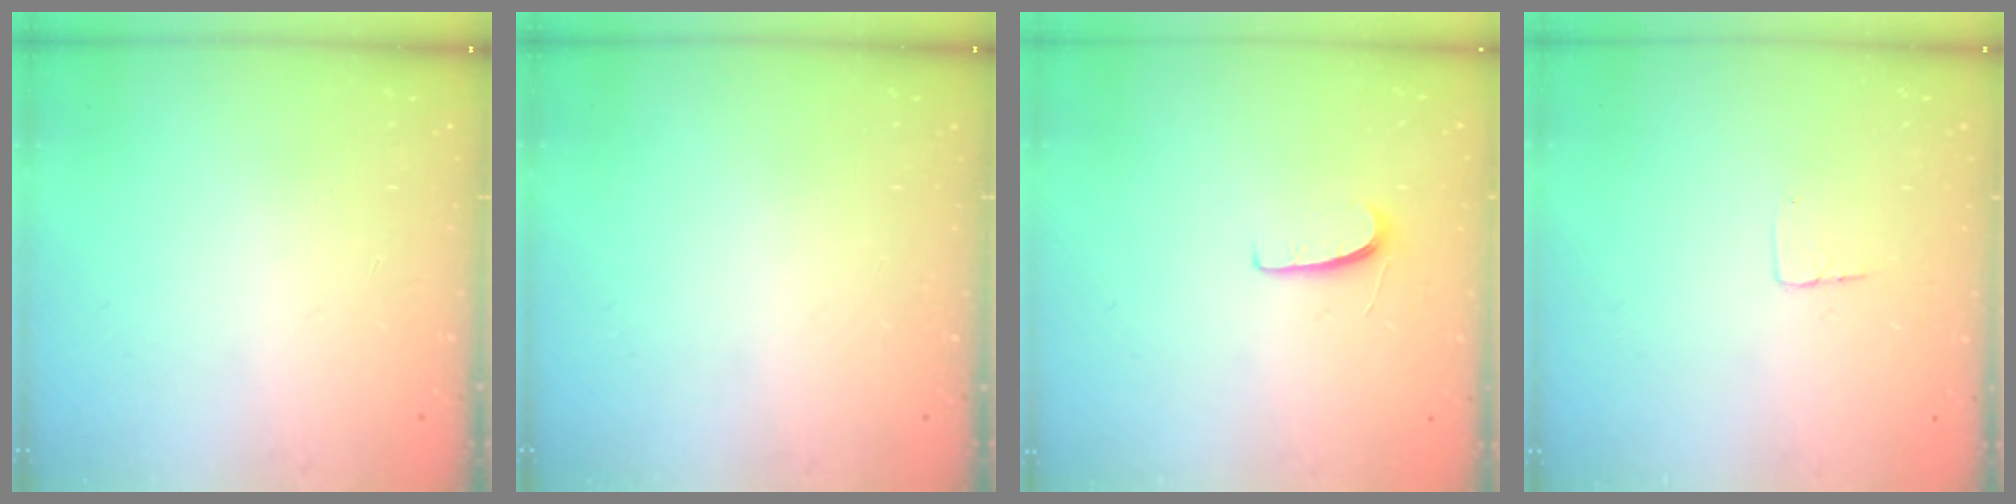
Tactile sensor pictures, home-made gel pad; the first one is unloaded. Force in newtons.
{"total": 0.0}
{"total": 5.4, "press": 5.3, "slide": 0.5}
{"total": 2.9, "press": 2.9, "slide": 0.2}